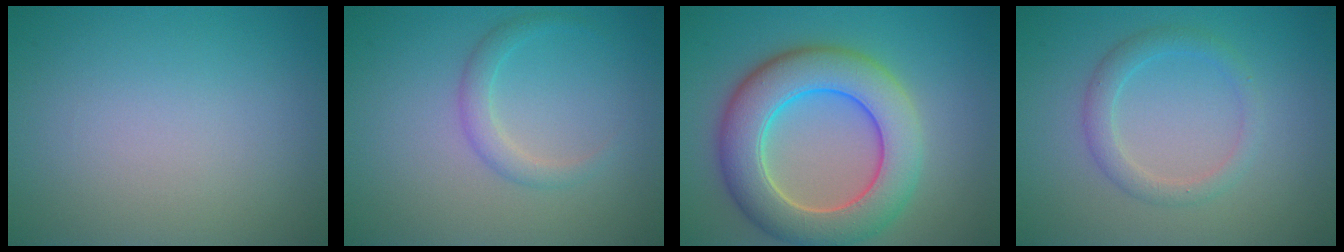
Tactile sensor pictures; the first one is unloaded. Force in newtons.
{"total": 1.8, "press": 1.8, "slide": 0.2}
{"total": 8.9, "press": 8.9, "slide": 0.3}
{"total": 2.2, "press": 2.2, "slide": 0.1}